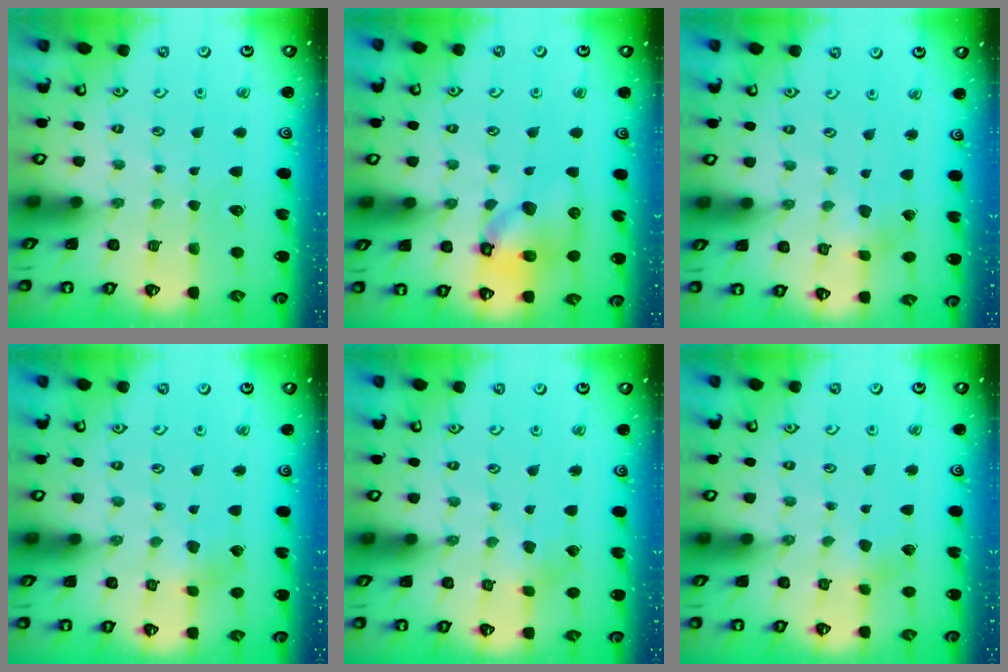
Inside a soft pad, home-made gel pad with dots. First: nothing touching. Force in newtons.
{"total": 12.9, "press": 12.8, "slide": 1.8}
{"total": 2.0, "press": 2.0, "slide": 0.1}
{"total": 2.7, "press": 2.6, "slide": 0.3}
{"total": 1.8, "press": 1.8, "slide": 0.1}
{"total": 2.5, "press": 2.4, "slide": 0.6}